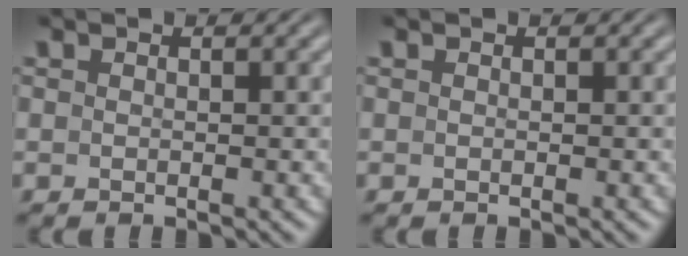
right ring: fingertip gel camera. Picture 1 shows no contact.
{"total": 0.0}